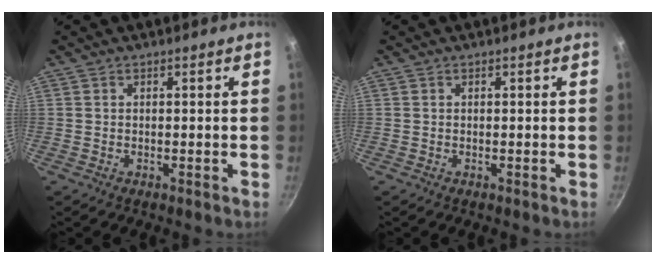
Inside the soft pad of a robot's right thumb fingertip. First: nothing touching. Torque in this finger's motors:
{"motor_torque": [0.00, 0.00, 0.00, 0.00, 0.00]}